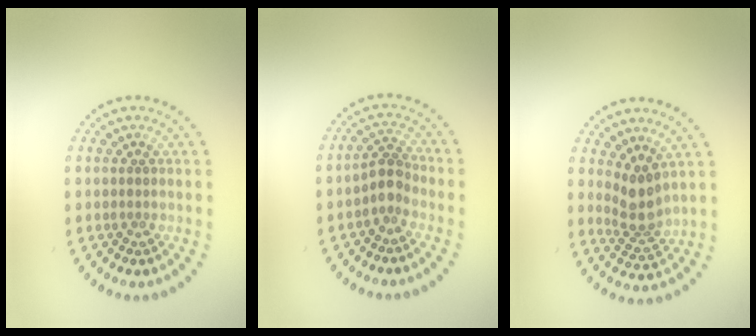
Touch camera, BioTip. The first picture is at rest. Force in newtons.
{"total": 2.0, "press": 1.6, "slide": 1.2}
{"total": 2.9, "press": 2.2, "slide": 1.9}